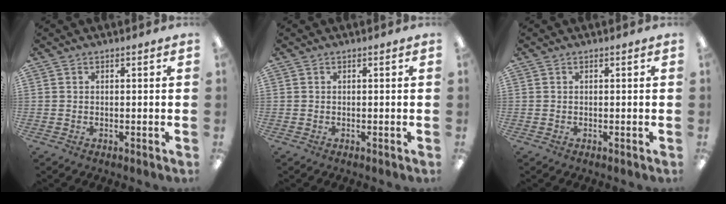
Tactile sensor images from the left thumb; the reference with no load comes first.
{"total": 0.0}
{"total": 0.0}